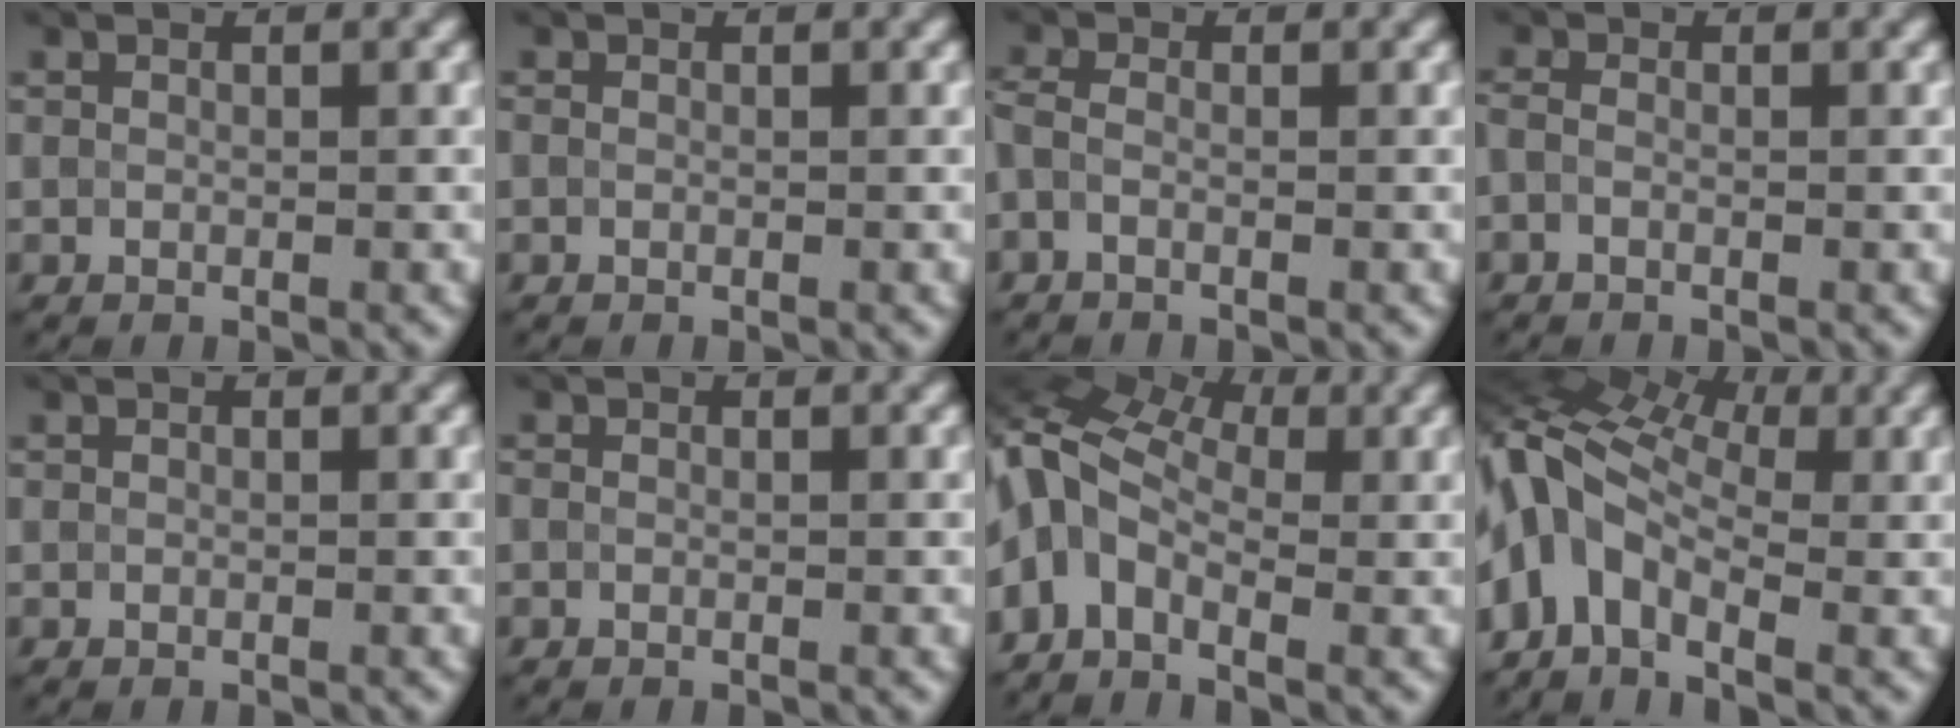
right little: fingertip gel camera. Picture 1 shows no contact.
{"total": 0.0}
{"total": 1.5, "force": [-0.7, 0.7, 1.1], "torque": [-0.023, -0.003, -0.020]}
{"total": 0.9, "force": [-0.5, 0.4, 0.7], "torque": [-0.016, -0.006, -0.014]}
{"total": 0.0}
{"total": 0.0}
{"total": 8.5, "force": [0.0, 5.6, 6.4], "torque": [-0.143, 0.011, -0.017]}
{"total": 9.2, "force": [-0.9, 6.0, 6.9], "torque": [-0.145, 0.011, -0.039]}